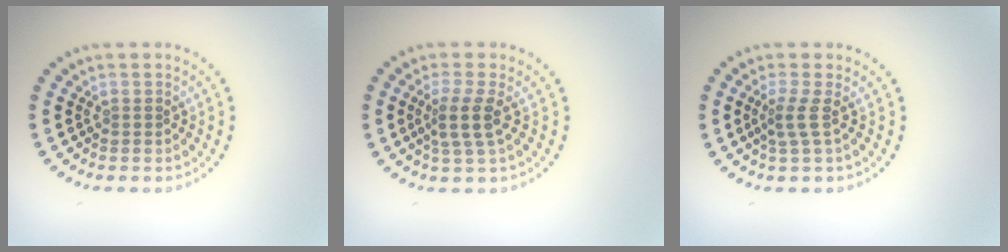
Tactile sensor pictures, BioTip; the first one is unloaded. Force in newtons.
{"total": 2.5, "press": 2.0, "slide": 1.5}
{"total": 1.9, "press": 1.2, "slide": 1.5}